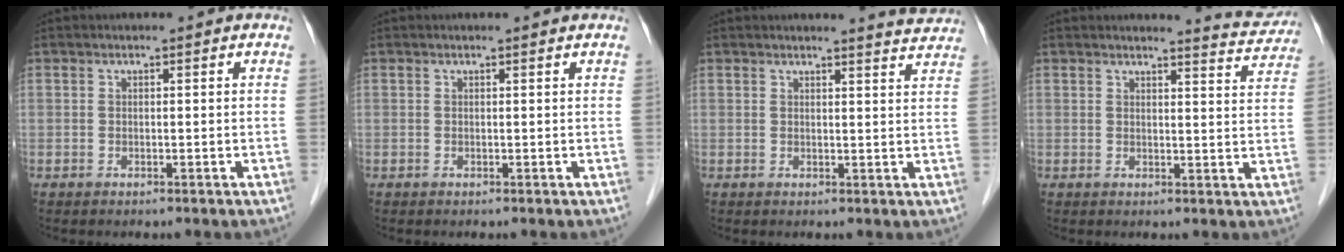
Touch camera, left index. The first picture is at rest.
{"total": 0.6, "force": [0.5, 0.0, 0.1], "torque": [-0.009, -0.002, 0.004]}
{"total": 3.8, "force": [3.8, -0.3, 0.2], "torque": [-0.009, -0.021, 0.030]}
{"total": 5.4, "force": [5.4, 0.2, 0.0], "torque": [-0.004, -0.029, 0.047]}